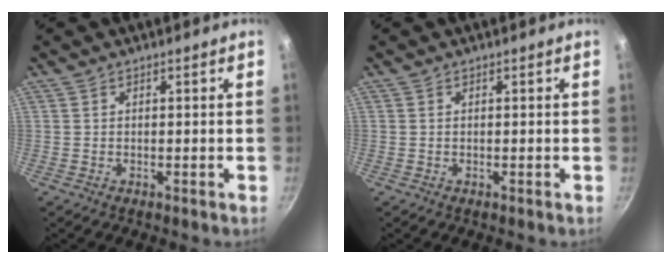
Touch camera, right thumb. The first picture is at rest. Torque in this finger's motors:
{"motor_torque": [0.14, 0.07, 0.21, -0.17, 0.02]}